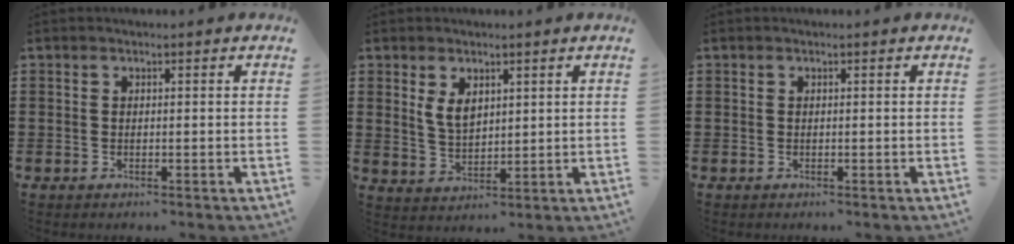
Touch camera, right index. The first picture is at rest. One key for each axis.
{"total": 4.0, "fx": 1.8, "fy": 2.4, "fz": 2.6, "tx": -0.050, "ty": 0.004, "tz": 0.031}
{"total": 0.0}